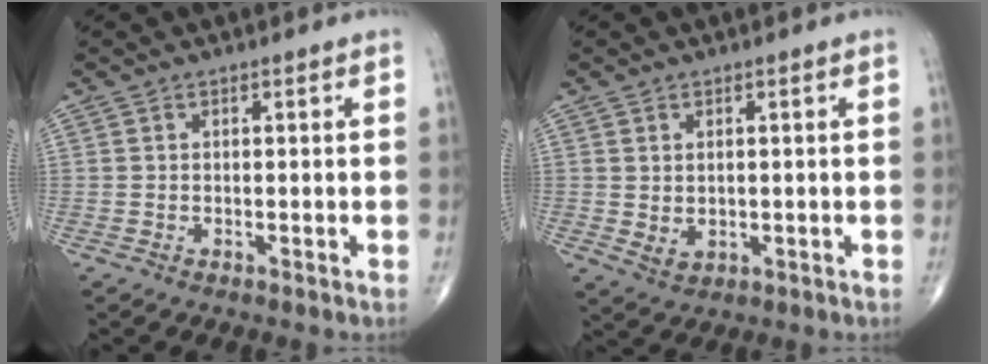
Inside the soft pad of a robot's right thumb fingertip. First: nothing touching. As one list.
[{"total": 3.5, "force": [0.1, 2.5, 2.4], "torque": [-0.036, -0.005, 0.012]}]